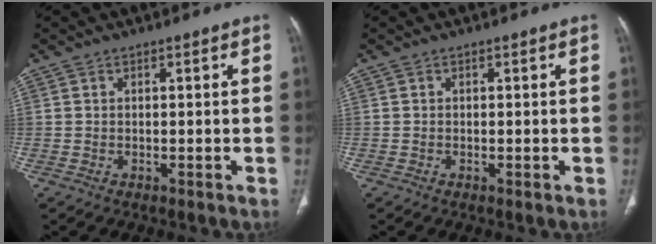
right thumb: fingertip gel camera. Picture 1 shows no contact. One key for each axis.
{"total": 0.0}